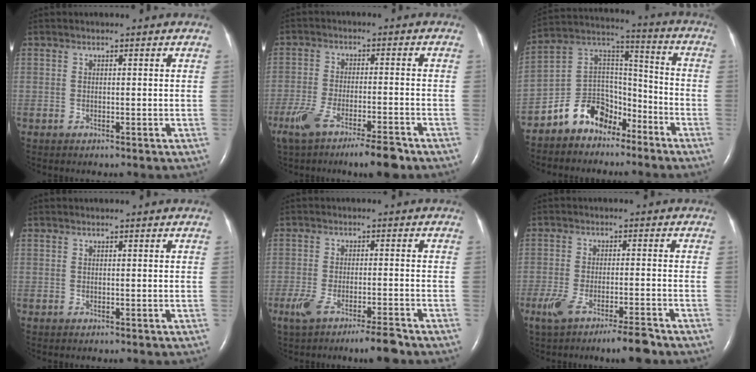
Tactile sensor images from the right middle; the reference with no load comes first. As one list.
[{"total": 10.3, "force": [-7.2, 1.6, 7.2], "torque": [-0.132, -0.013, -0.118]}, {"total": 10.5, "force": [-7.5, 6.7, 3.2], "torque": [-0.065, 0.053, -0.139]}, {"total": 0.0}, {"total": 6.4, "force": [-4.6, 0.4, 4.4], "torque": [-0.084, -0.012, -0.081]}, {"total": 7.3, "force": [-5.2, 0.6, 5.0], "torque": [-0.095, -0.012, -0.090]}]